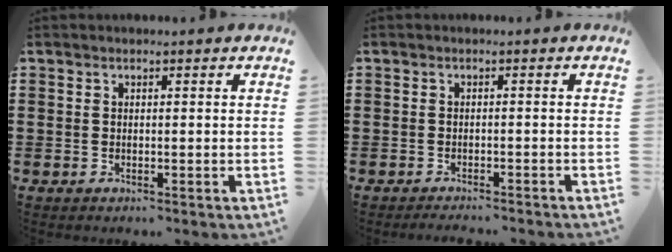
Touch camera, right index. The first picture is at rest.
{"total": 1.4, "force": [-1.4, -0.2, 0.2], "torque": [-0.005, 0.002, -0.029]}